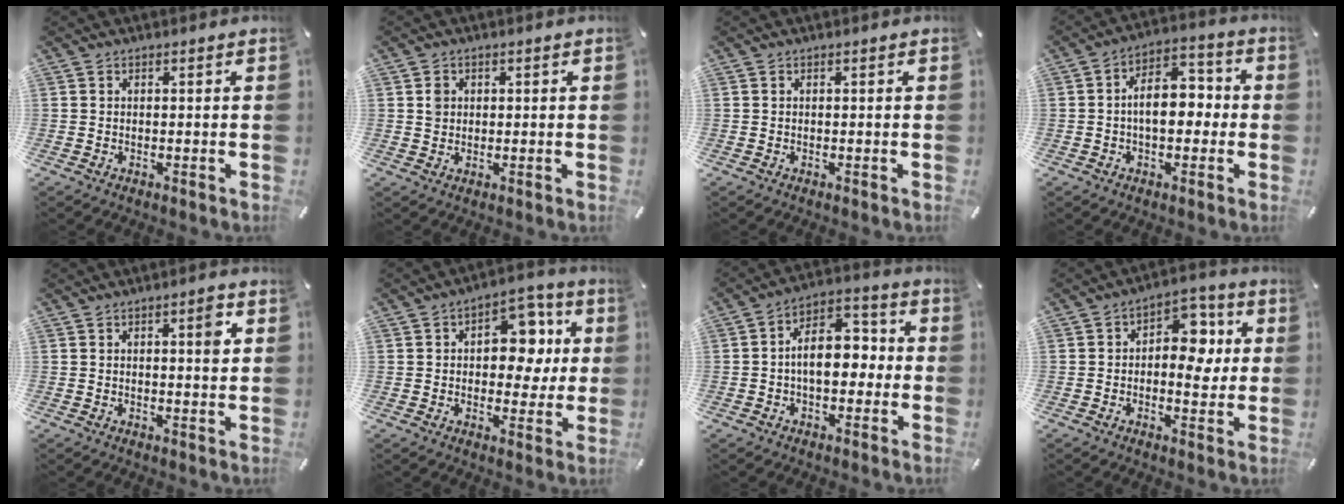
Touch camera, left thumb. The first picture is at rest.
{"total": 2.3, "force": [0.5, 2.2, 0.4], "torque": [-0.004, 0.003, 0.005]}
{"total": 0.0}
{"total": 9.5, "force": [-1.0, 6.0, 7.4], "torque": [-0.097, 0.013, -0.020]}
{"total": 4.4, "force": [1.4, 1.4, 3.9], "torque": [-0.041, -0.009, 0.013]}
{"total": 11.4, "force": [2.3, 8.2, 7.5], "torque": [-0.084, -0.016, 0.036]}
{"total": 10.8, "force": [-1.0, 6.8, 8.3], "torque": [-0.119, 0.006, -0.018]}
{"total": 10.3, "force": [0.8, 7.0, 7.5], "torque": [-0.087, -0.002, 0.010]}